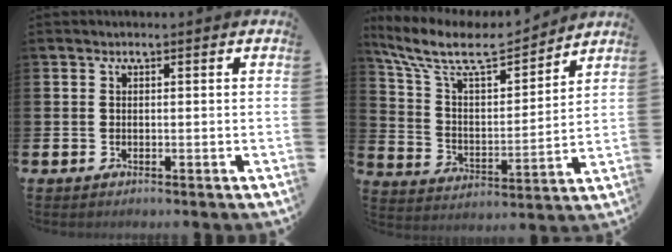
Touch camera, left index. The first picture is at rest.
{"total": 10.2, "force": [8.6, 3.1, 4.4], "torque": [-0.130, -0.049, 0.148]}